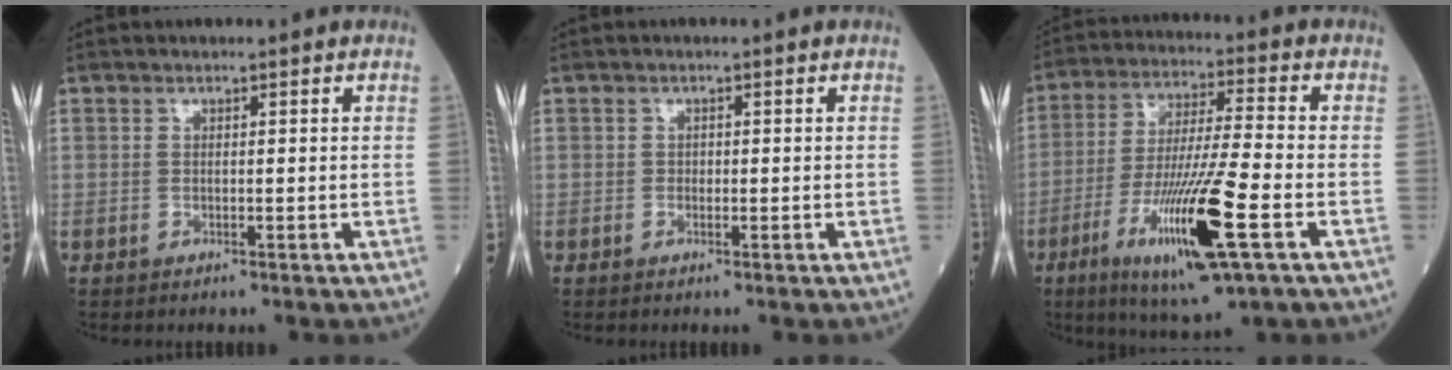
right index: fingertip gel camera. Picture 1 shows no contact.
{"total": 0.7, "force": [-0.1, 0.5, 0.4], "torque": [-0.007, 0.001, -0.003]}
{"total": 16.2, "force": [-6.3, 0.8, 14.9], "torque": [-0.287, -0.029, -0.110]}